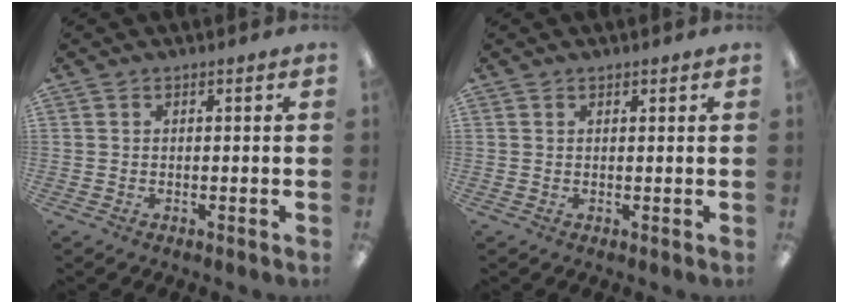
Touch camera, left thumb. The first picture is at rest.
{"total": 0.9, "force": [0.8, 0.5, 0.1], "torque": [-0.004, 0.001, 0.016]}